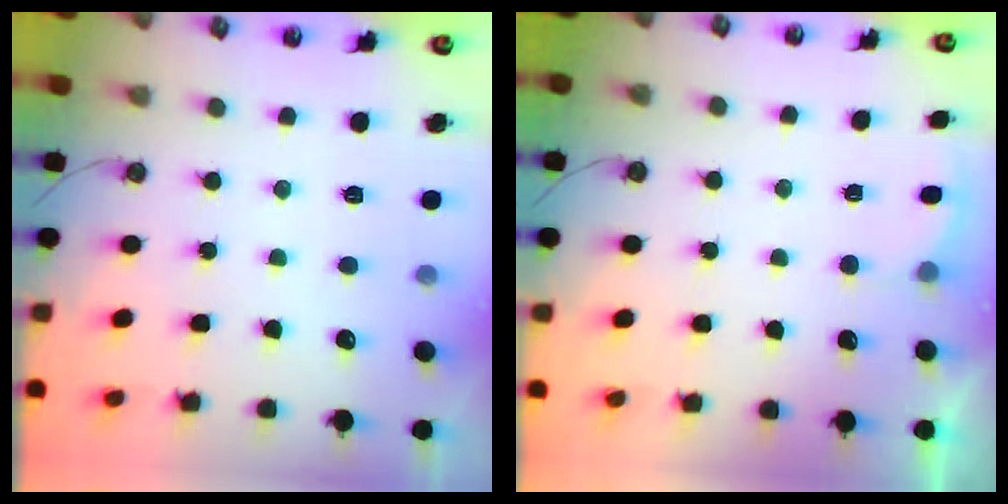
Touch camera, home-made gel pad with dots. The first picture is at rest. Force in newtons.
{"total": 2.2, "press": 2.0, "slide": 1.0}